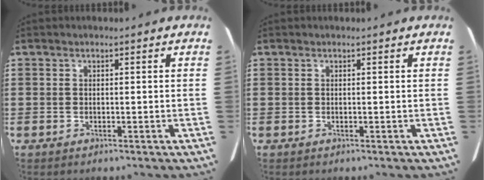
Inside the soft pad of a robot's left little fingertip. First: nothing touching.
{"total": 0.0}